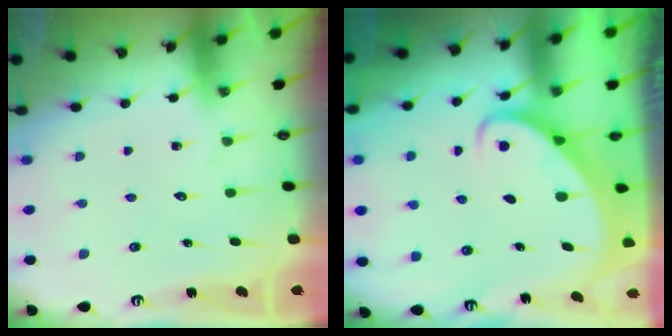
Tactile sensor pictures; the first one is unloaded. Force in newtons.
{"total": 2.8, "press": 2.8, "slide": 0.4}